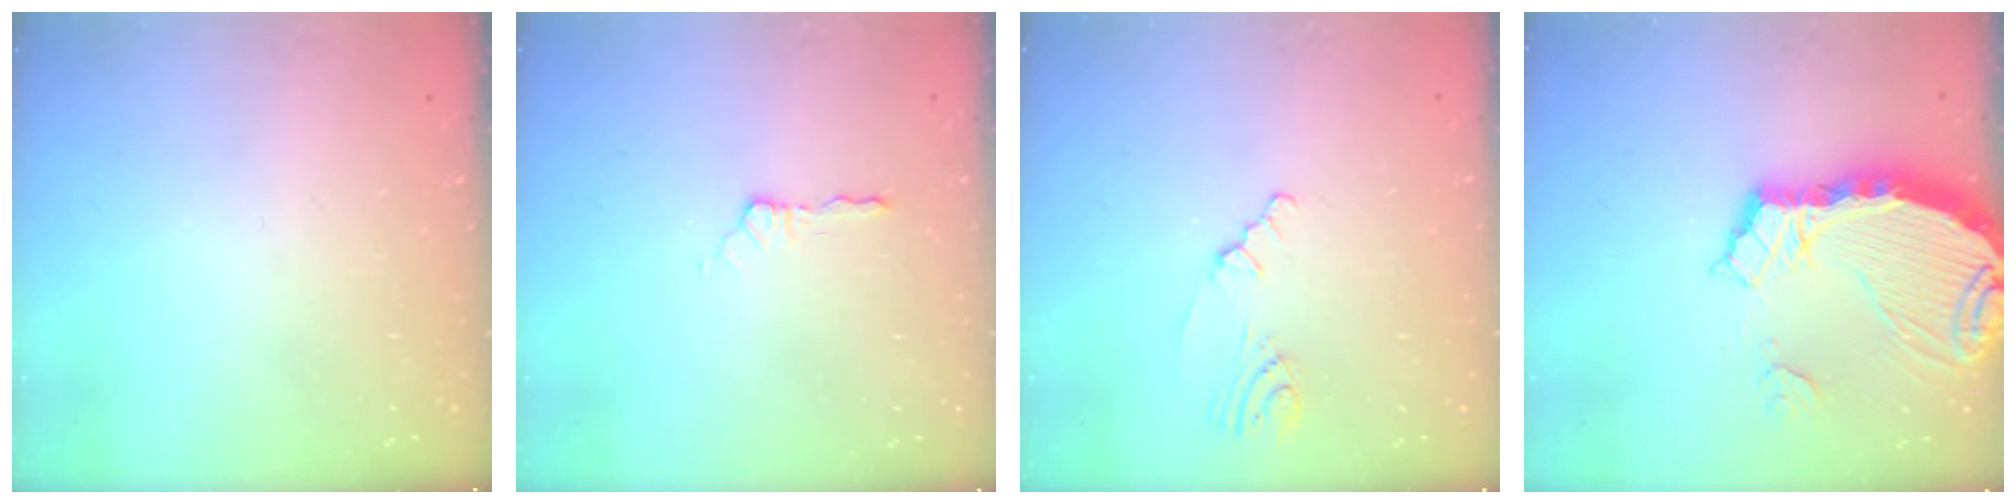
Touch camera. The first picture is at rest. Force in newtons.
{"total": 4.6, "press": 4.5, "slide": 0.8}
{"total": 2.0, "press": 2.0, "slide": 0.4}
{"total": 8.9, "press": 8.9, "slide": 0.9}